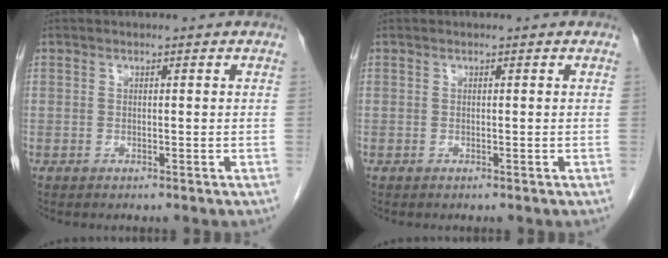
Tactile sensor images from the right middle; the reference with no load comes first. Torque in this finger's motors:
{"motor_torque": [0.22, -0.03, 0.09, 0.01]}